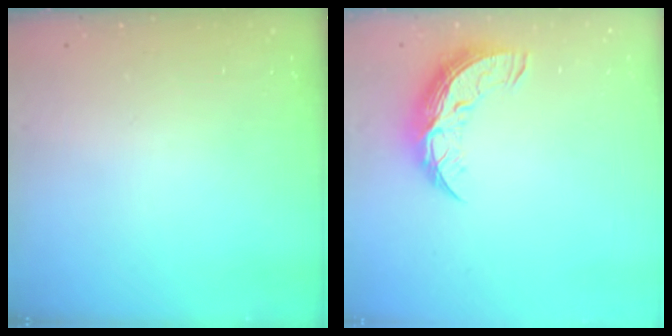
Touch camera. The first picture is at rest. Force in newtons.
{"total": 10.0, "press": 10.0, "slide": 0.6}